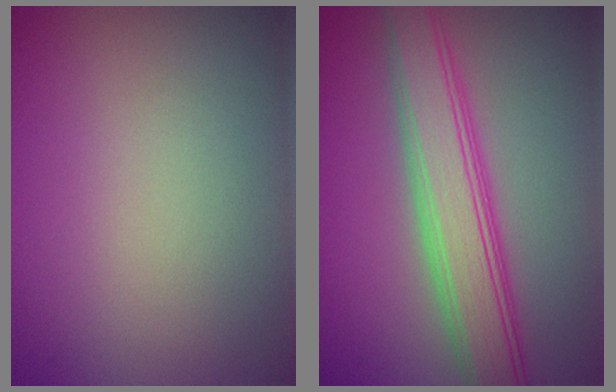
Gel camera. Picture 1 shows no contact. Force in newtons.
{"total": 6.0, "press": 6.0, "slide": 0.1}